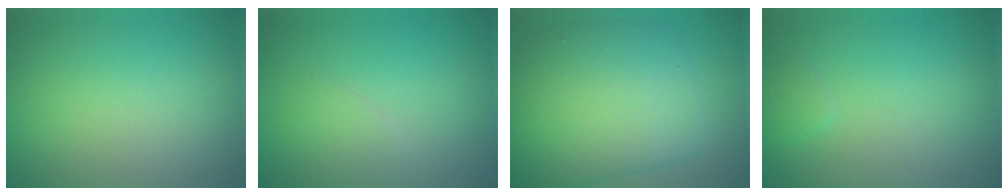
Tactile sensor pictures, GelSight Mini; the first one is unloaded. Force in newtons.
{"total": 1.4, "press": 1.4, "slide": 0.0}
{"total": 9.0, "press": 9.0, "slide": 0.0}
{"total": 0.7, "press": 0.7, "slide": 0.1}